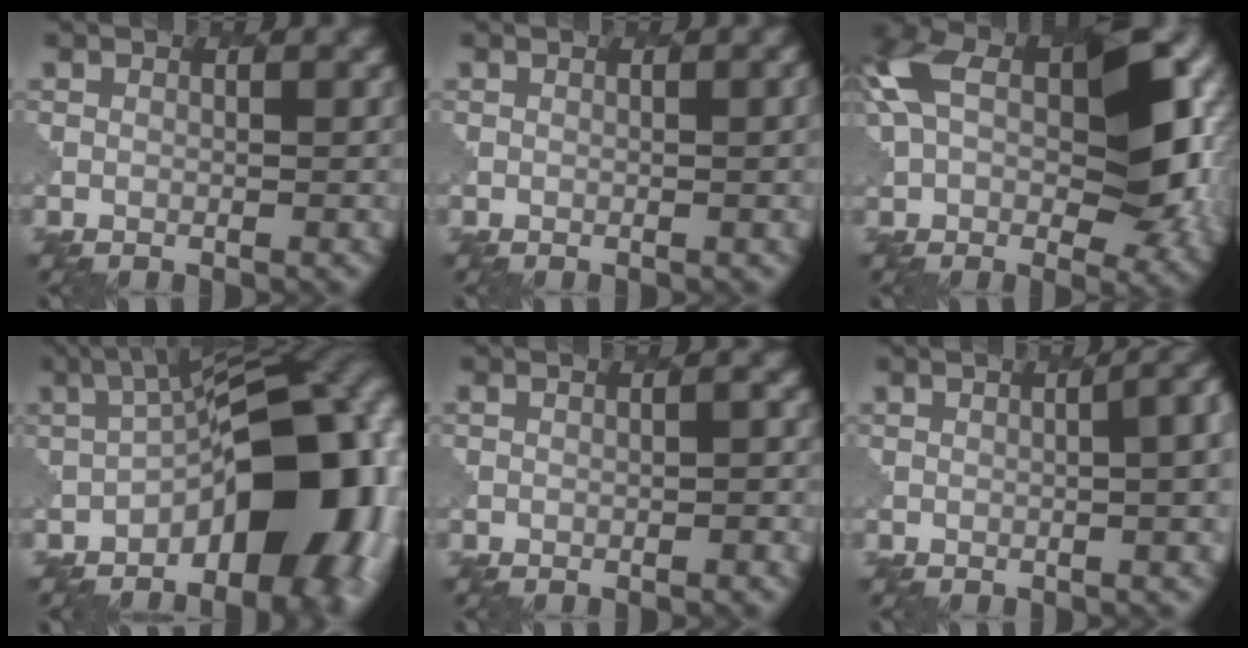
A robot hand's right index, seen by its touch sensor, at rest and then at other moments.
{"total": 1.2, "force": [0.0, 0.0, 1.2], "torque": [-0.011, 0.000, -0.001]}
{"total": 14.0, "force": [1.8, 8.3, 11.1], "torque": [-0.186, 0.021, 0.018]}
{"total": 14.1, "force": [-4.0, 6.9, 11.7], "torque": [-0.119, 0.015, -0.071]}
{"total": 1.4, "force": [-0.6, 0.6, 1.2], "torque": [-0.009, 0.004, -0.003]}
{"total": 9.2, "force": [0.5, 4.5, 8.1], "torque": [-0.008, 0.033, -0.015]}